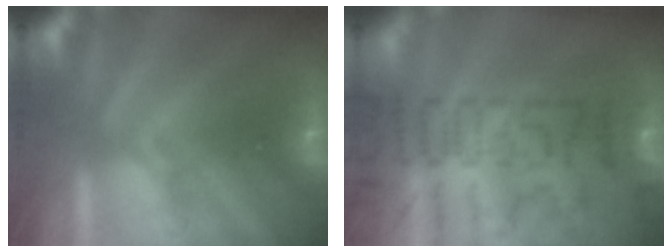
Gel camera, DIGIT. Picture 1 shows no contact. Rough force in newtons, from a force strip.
{"total": 10.5}